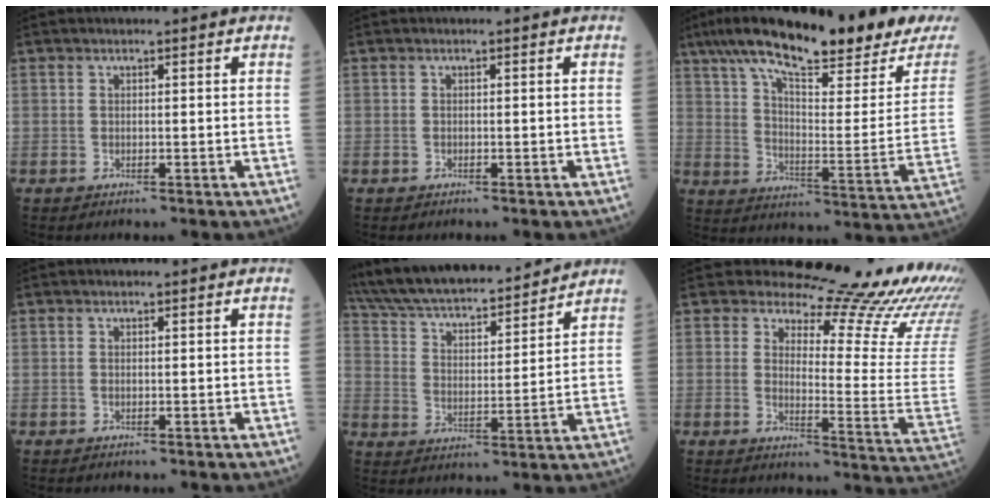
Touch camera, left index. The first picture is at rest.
{"total": 0.0}
{"total": 27.8, "force": [22.1, 4.0, 16.3], "torque": [-0.265, -0.017, 0.305]}
{"total": 0.0}
{"total": 22.6, "force": [20.4, 4.3, 8.8], "torque": [-0.167, 0.026, 0.320]}
{"total": 21.3, "force": [19.6, 2.1, 8.0], "torque": [-0.105, -0.144, 0.218]}